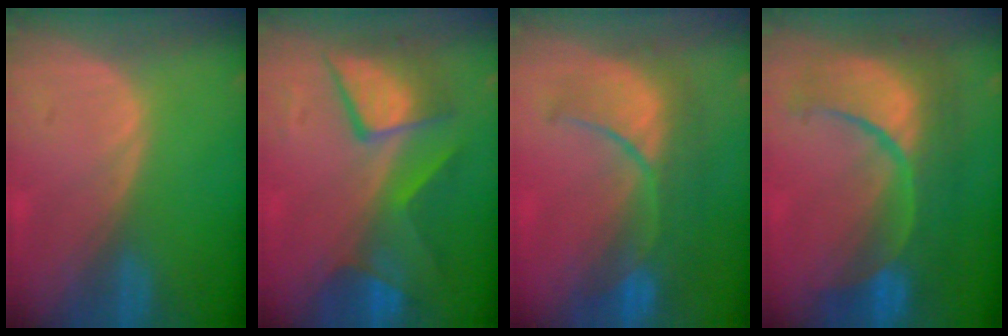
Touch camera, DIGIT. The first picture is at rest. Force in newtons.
{"total": 8.3, "press": 8.3, "slide": 0.4}
{"total": 10.1, "press": 8.9, "slide": 4.7}
{"total": 11.9, "press": 11.8, "slide": 1.4}